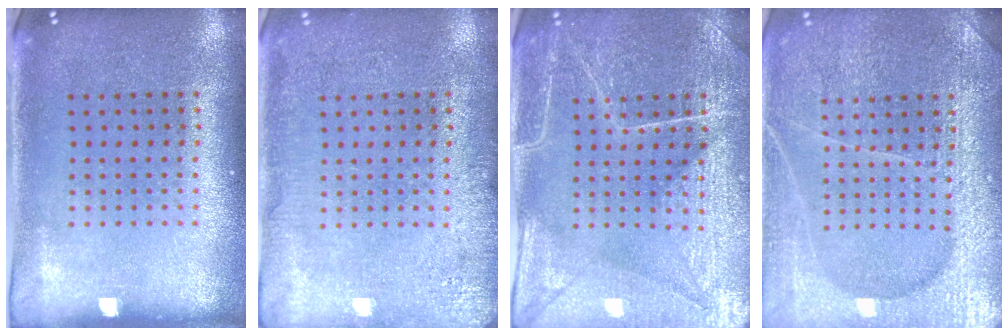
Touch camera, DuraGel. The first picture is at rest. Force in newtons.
{"total": 3.0, "press": 3.0, "slide": 0.4}
{"total": 4.3, "press": 4.2, "slide": 1.1}
{"total": 5.3, "press": 5.3, "slide": 0.6}